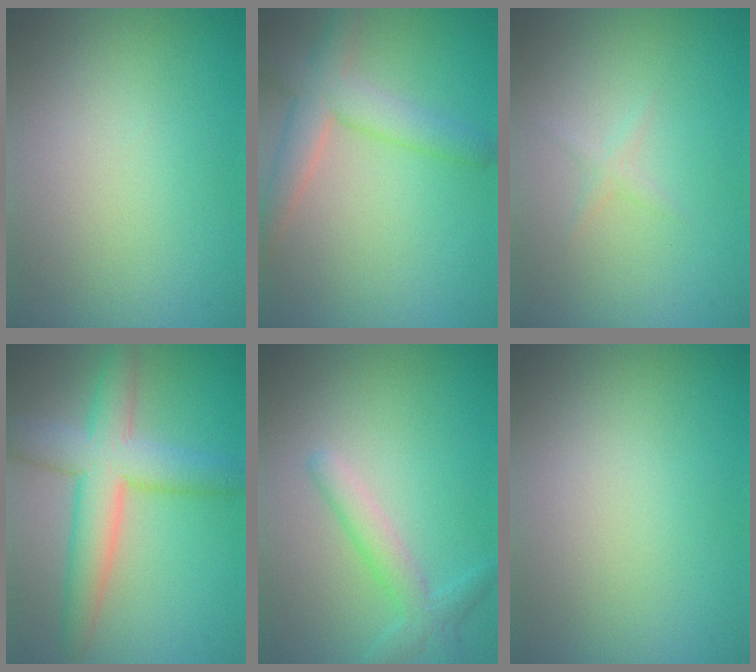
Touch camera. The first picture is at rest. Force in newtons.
{"total": 4.9, "press": 4.9, "slide": 0.3}
{"total": 0.9, "press": 0.8, "slide": 0.1}
{"total": 7.3, "press": 7.3, "slide": 0.4}
{"total": 2.8, "press": 2.8, "slide": 0.1}
{"total": 0.0}